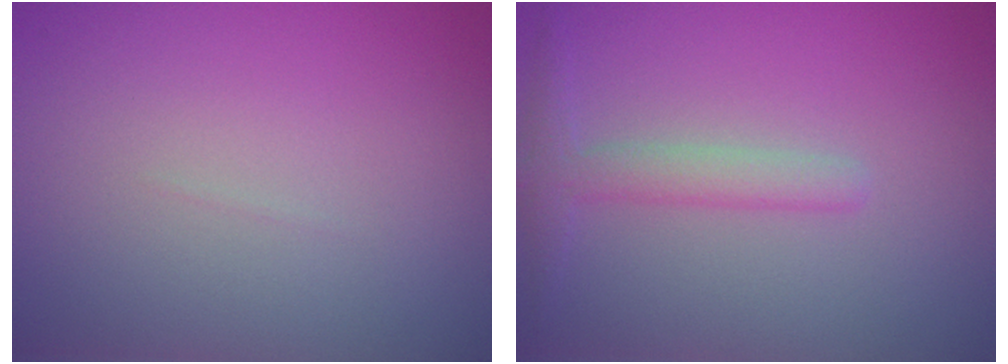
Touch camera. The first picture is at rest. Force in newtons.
{"total": 2.2, "press": 2.2, "slide": 0.1}